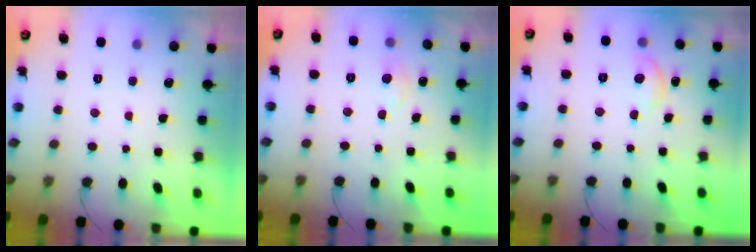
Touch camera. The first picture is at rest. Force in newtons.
{"total": 4.4, "press": 4.4, "slide": 0.6}
{"total": 5.3, "press": 5.2, "slide": 0.6}